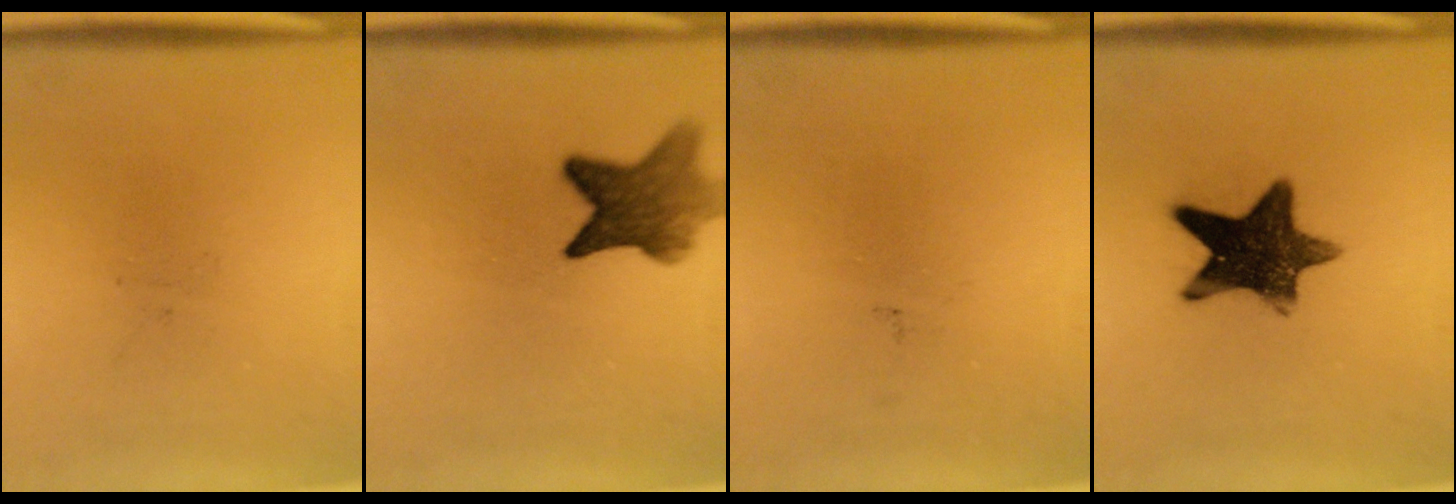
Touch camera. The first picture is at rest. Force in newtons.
{"total": 7.5}
{"total": 0.0}
{"total": 13.1}